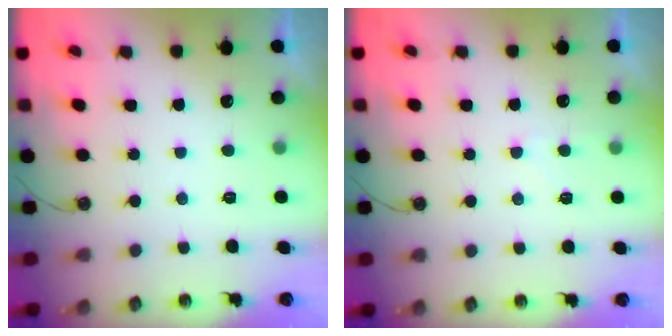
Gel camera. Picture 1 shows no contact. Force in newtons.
{"total": 5.2, "press": 5.1, "slide": 0.7}